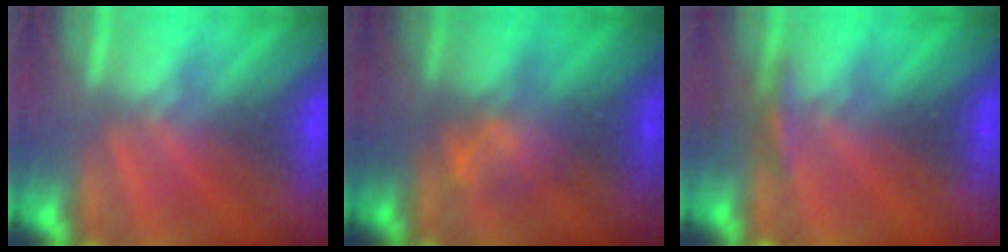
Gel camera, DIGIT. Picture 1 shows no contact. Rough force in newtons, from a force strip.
{"total": 2.1}
{"total": 3.0}